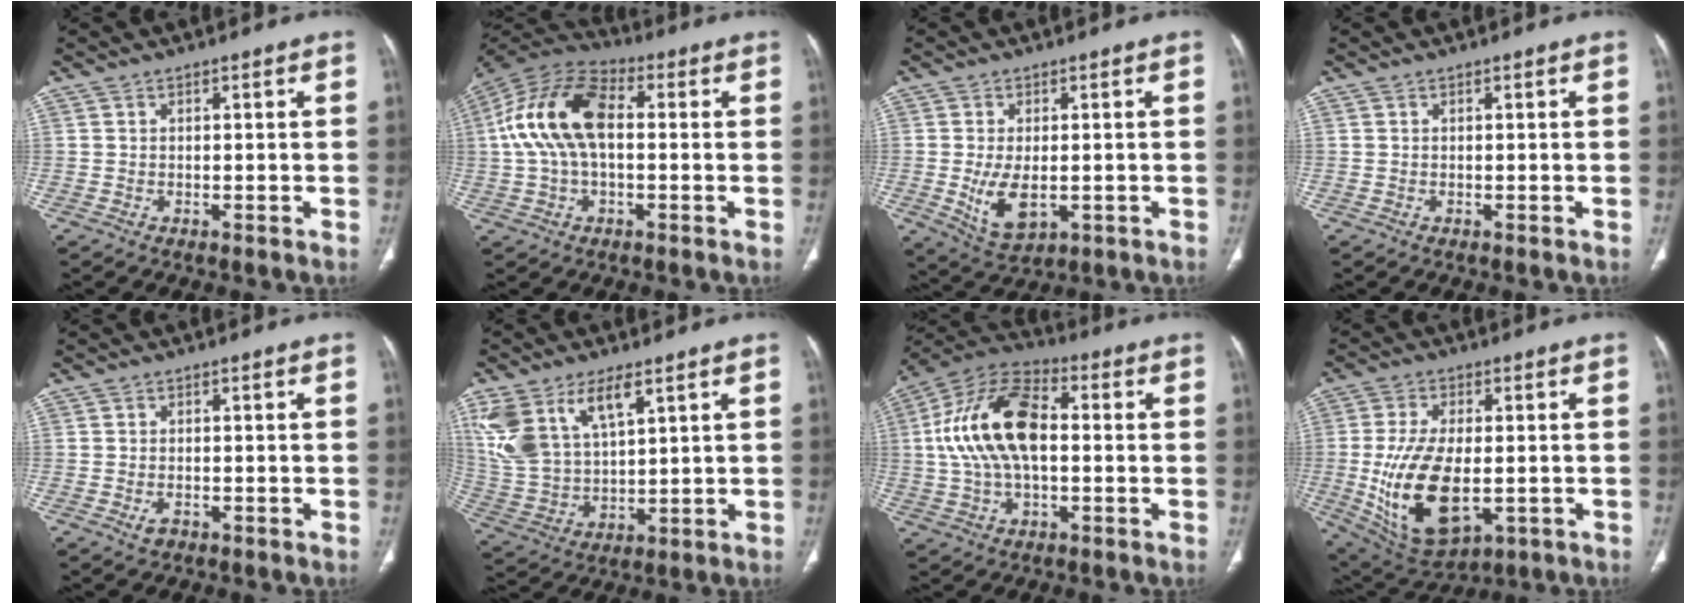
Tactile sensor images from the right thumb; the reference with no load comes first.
{"total": 15.8, "force": [1.5, 9.0, 12.9], "torque": [-0.256, 0.038, 0.017]}
{"total": 7.4, "force": [-1.1, 4.1, 6.1], "torque": [-0.109, -0.014, -0.007]}
{"total": 0.0}
{"total": 1.8, "force": [-0.8, 1.1, 1.1], "torque": [-0.018, 0.003, -0.010]}
{"total": 15.3, "force": [7.8, 7.5, 10.8], "torque": [-0.221, -0.018, 0.167]}
{"total": 17.8, "force": [1.3, 9.8, 14.8], "torque": [-0.283, 0.030, 0.014]}
{"total": 17.5, "force": [-2.6, 9.3, 14.6], "torque": [-0.275, -0.013, -0.023]}